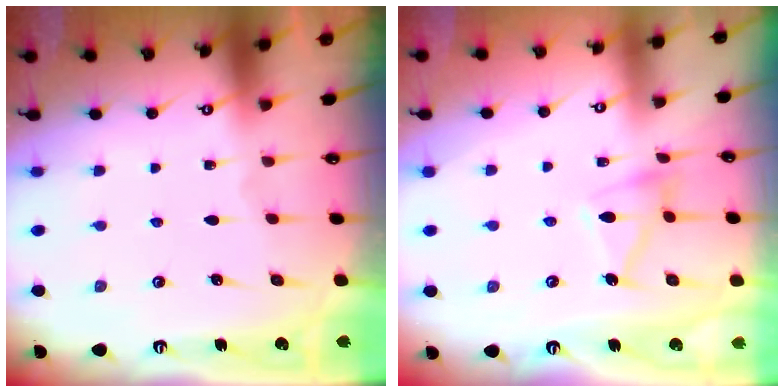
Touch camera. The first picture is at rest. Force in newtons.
{"total": 10.5, "press": 10.4, "slide": 0.8}